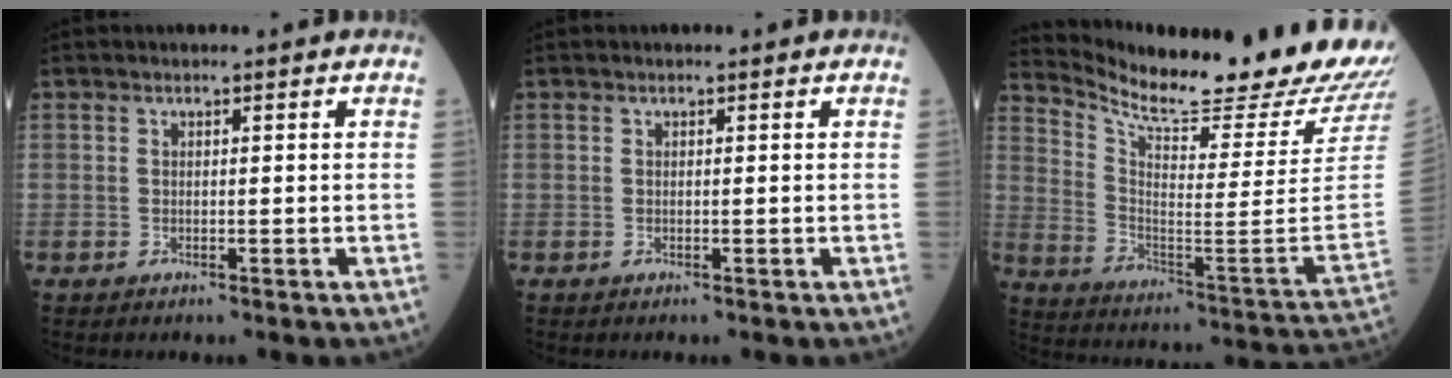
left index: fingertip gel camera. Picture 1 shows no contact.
{"total": 0.0}
{"total": 24.4, "force": [22.6, 1.0, 9.2], "torque": [-0.172, -0.115, 0.313]}